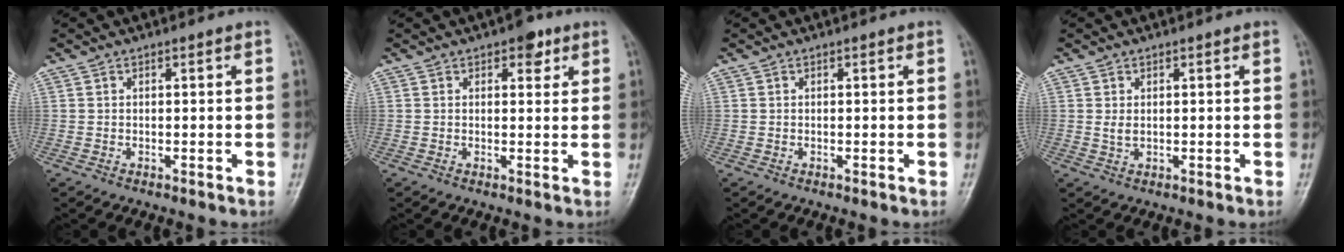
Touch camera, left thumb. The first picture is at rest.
{"total": 3.7, "force": [2.0, 2.0, 2.3], "torque": [-0.012, -0.005, 0.023]}
{"total": 0.0}
{"total": 1.5, "force": [0.3, 0.9, 1.2], "torque": [-0.021, 0.000, 0.010]}